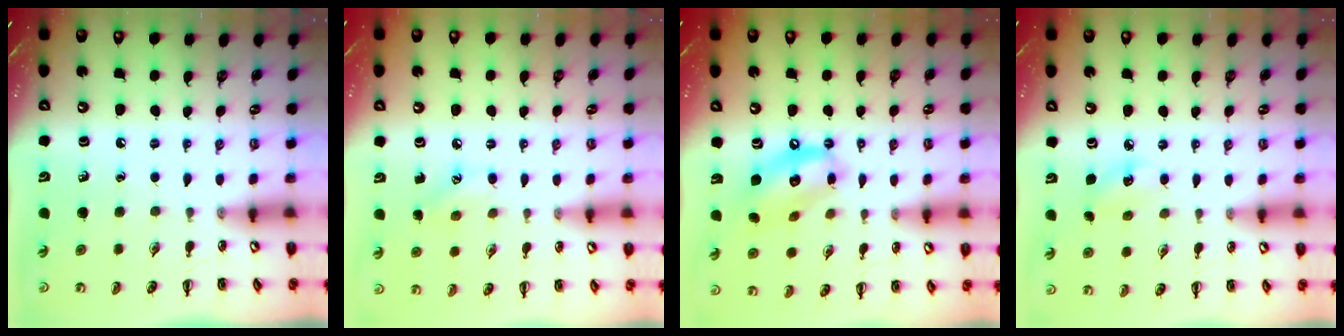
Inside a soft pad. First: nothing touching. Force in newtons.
{"total": 5.8, "press": 5.6, "slide": 1.5}
{"total": 13.4, "press": 13.2, "slide": 2.6}
{"total": 5.6, "press": 5.4, "slide": 1.4}